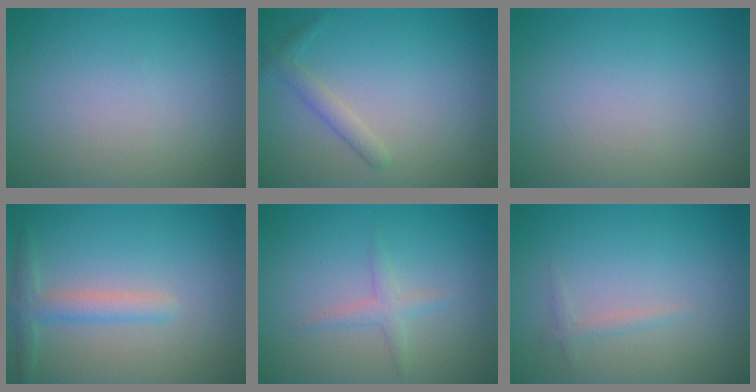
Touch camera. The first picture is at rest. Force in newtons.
{"total": 1.6, "press": 1.6, "slide": 0.1}
{"total": 0.0}
{"total": 2.4, "press": 2.4, "slide": 0.2}
{"total": 1.5, "press": 1.5, "slide": 0.1}
{"total": 0.9, "press": 0.9, "slide": 0.1}